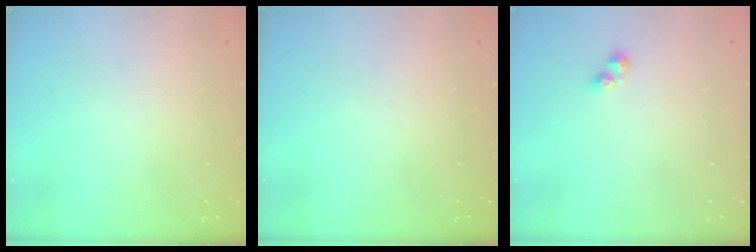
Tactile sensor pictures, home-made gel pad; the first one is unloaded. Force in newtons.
{"total": 0.0}
{"total": 2.8, "press": 2.8, "slide": 0.4}